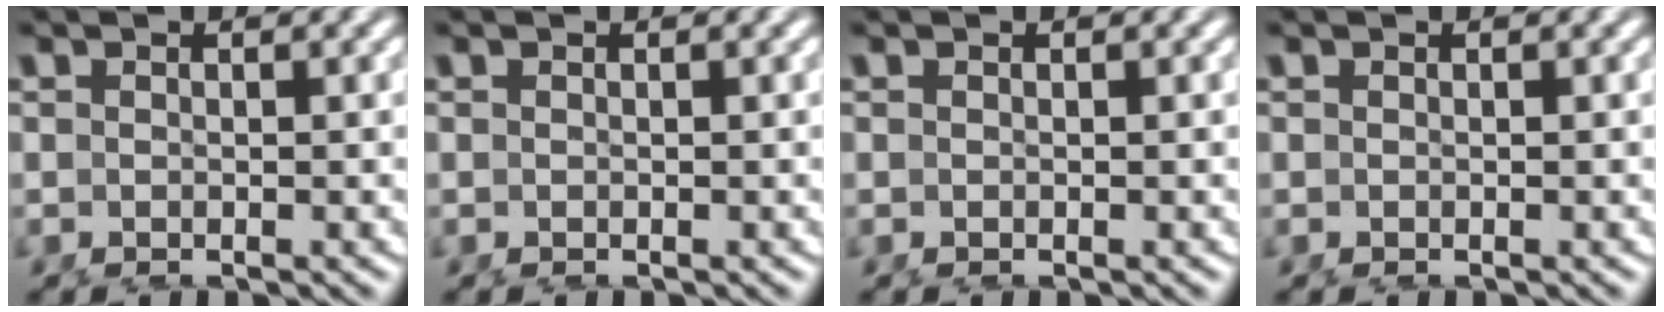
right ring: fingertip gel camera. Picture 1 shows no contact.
{"total": 0.0}
{"total": 0.0}
{"total": 0.0}